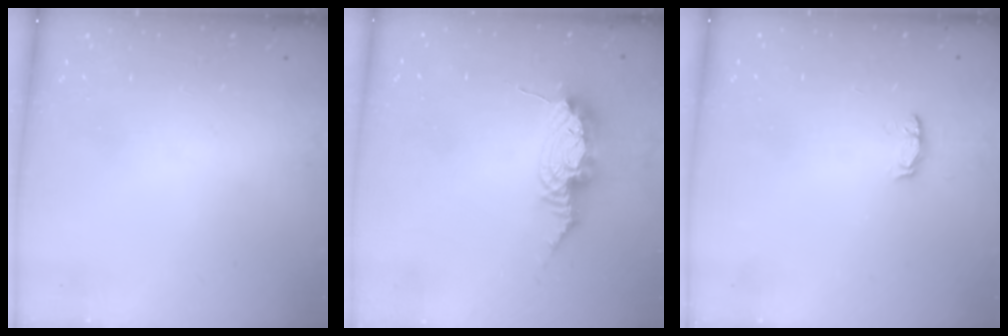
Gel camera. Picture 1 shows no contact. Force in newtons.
{"total": 10.8, "press": 10.7, "slide": 1.2}
{"total": 4.7, "press": 4.4, "slide": 1.6}